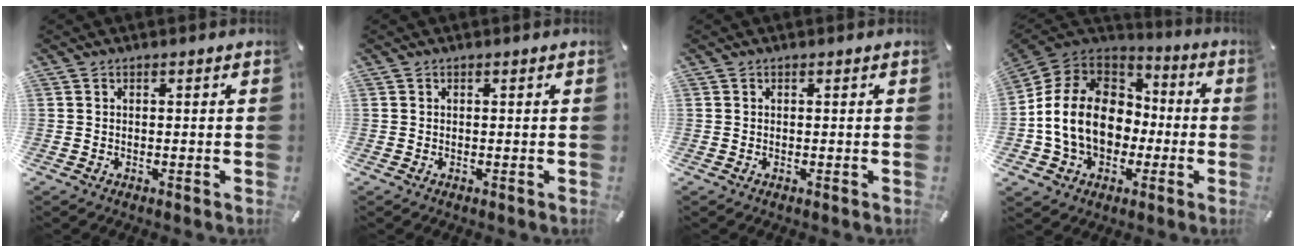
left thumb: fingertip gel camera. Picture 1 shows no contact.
{"total": 0.0}
{"total": 0.0}
{"total": 16.8, "force": [-3.0, 13.6, 9.5], "torque": [-0.214, 0.028, -0.050]}